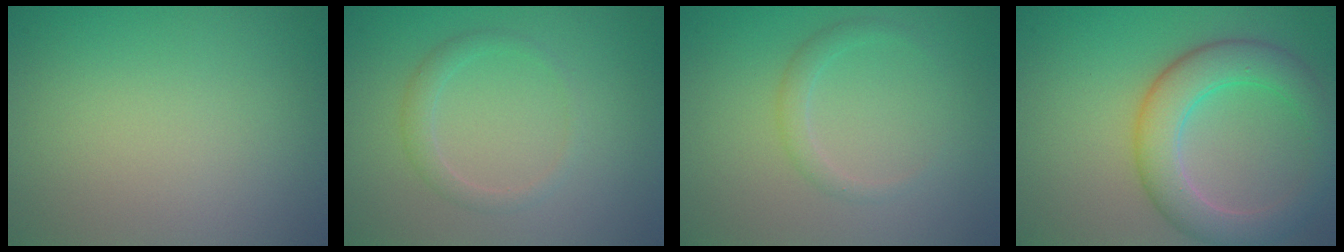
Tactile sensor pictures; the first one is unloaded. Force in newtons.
{"total": 1.7, "press": 1.7, "slide": 0.2}
{"total": 1.5, "press": 1.5, "slide": 0.2}
{"total": 6.2, "press": 6.2, "slide": 0.3}